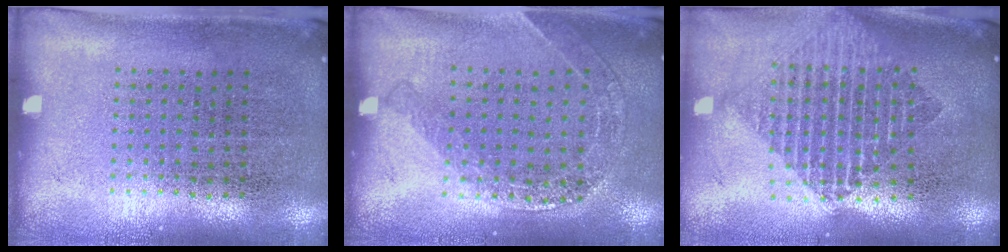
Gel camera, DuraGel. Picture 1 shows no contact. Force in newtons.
{"total": 1.4, "press": 1.3, "slide": 0.3}
{"total": 1.9, "press": 1.5, "slide": 1.1}